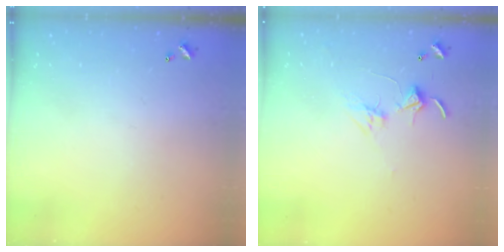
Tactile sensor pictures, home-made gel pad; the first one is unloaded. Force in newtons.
{"total": 2.8, "press": 2.8, "slide": 0.2}